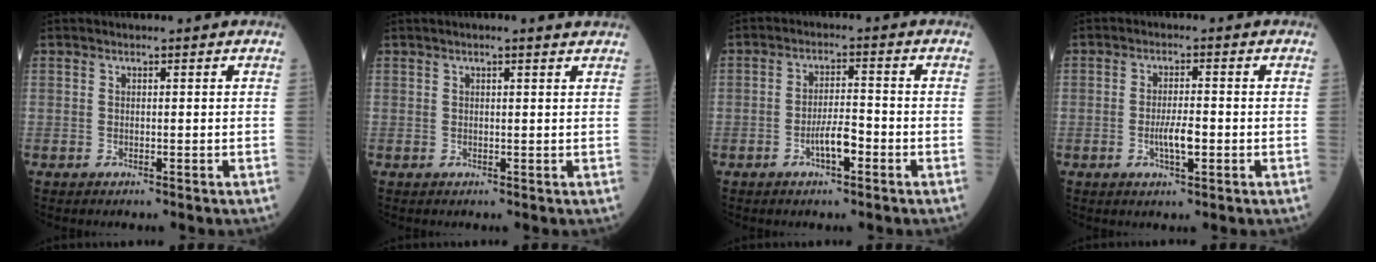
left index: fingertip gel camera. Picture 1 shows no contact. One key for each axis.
{"total": 2.3, "fx": 1.8, "fy": 0.0, "fz": 1.4, "tx": -0.024, "ty": 0.011, "tz": 0.018}
{"total": 4.4, "fx": -2.2, "fy": 1.1, "fz": 3.7, "tx": -0.068, "ty": 0.001, "tz": -0.043}
{"total": 4.0, "fx": -1.2, "fy": 0.9, "fz": 3.7, "tx": -0.072, "ty": -0.004, "tz": -0.022}